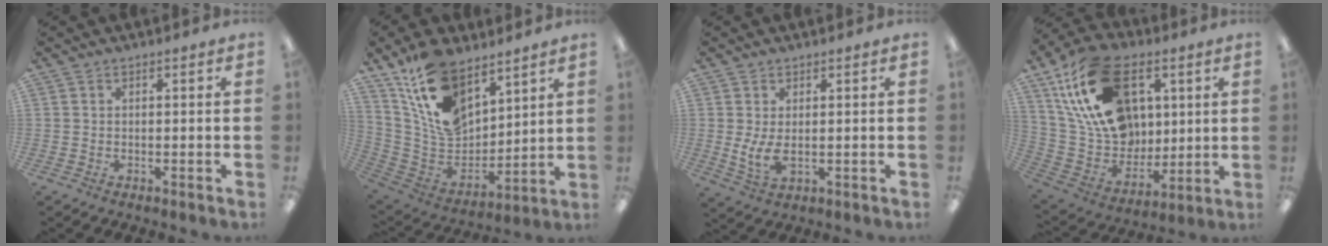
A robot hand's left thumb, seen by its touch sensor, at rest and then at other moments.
{"total": 17.1, "force": [10.9, 9.8, 8.8], "torque": [-0.182, -0.056, 0.207]}
{"total": 6.0, "force": [0.0, 3.2, 5.1], "torque": [-0.106, -0.008, -0.001]}
{"total": 25.5, "force": [10.4, 16.9, 16.1], "torque": [-0.317, -0.030, 0.186]}